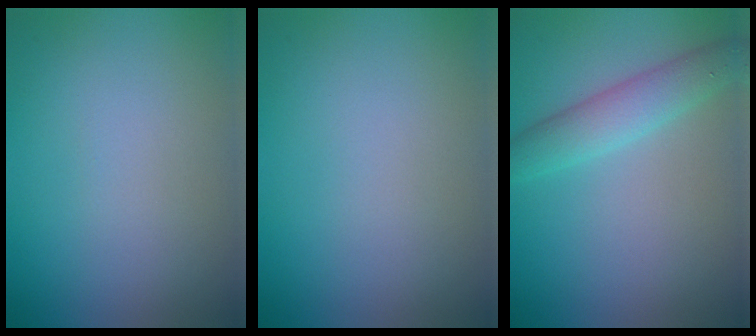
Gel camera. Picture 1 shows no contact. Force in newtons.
{"total": 0.0}
{"total": 3.3, "press": 3.3, "slide": 0.1}